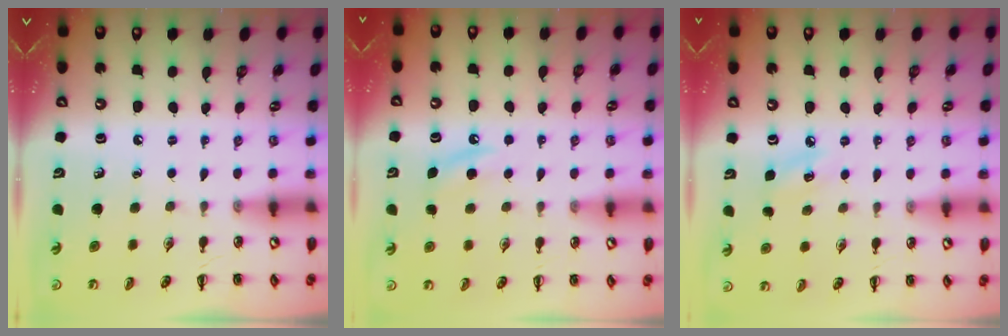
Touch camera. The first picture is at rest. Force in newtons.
{"total": 5.3, "press": 5.0, "slide": 1.8}
{"total": 6.0, "press": 5.7, "slide": 1.6}